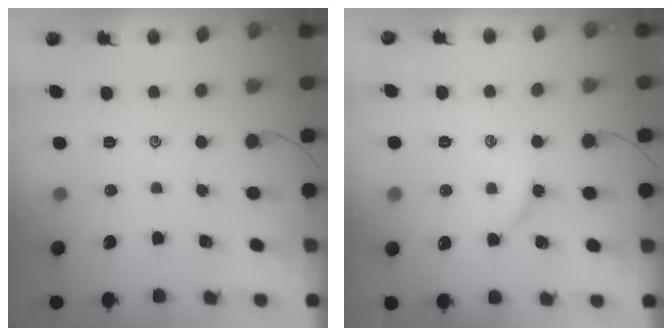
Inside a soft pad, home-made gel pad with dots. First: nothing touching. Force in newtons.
{"total": 2.5, "press": 2.4, "slide": 0.4}